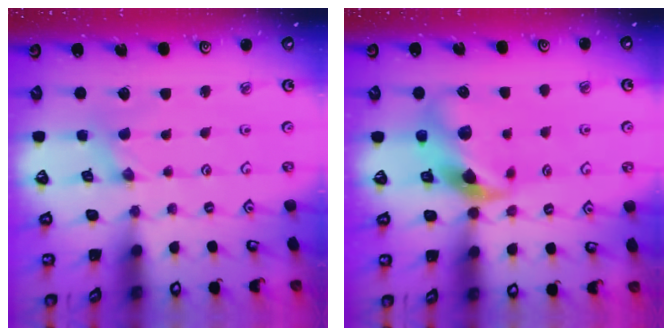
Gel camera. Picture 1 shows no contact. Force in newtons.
{"total": 10.4, "press": 10.3, "slide": 1.2}